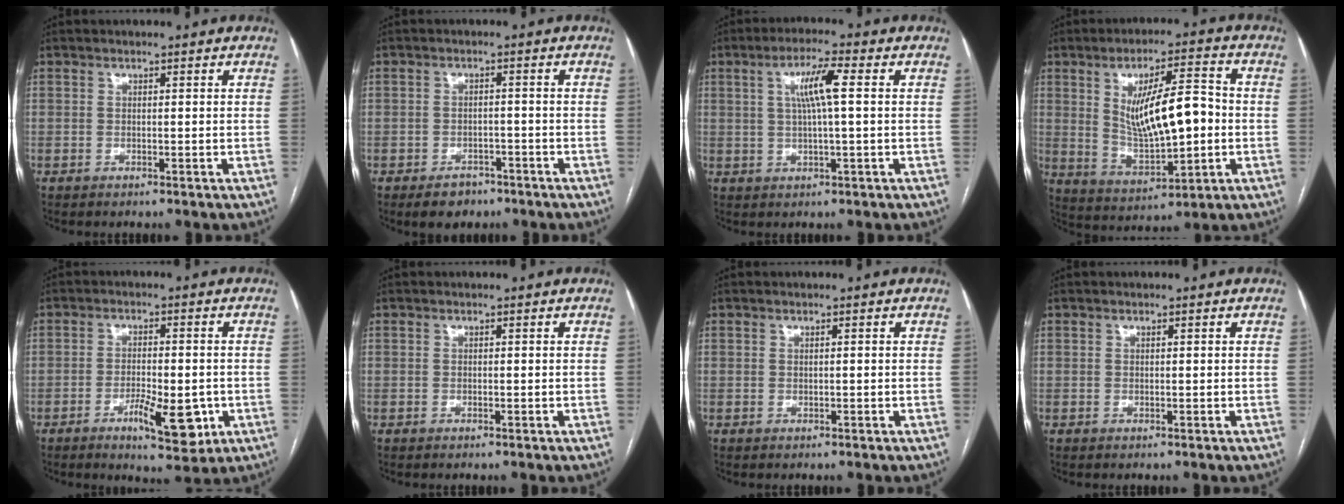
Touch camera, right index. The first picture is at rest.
{"total": 4.2, "force": [-2.9, 2.7, 1.5], "torque": [-0.021, 0.004, -0.037]}
{"total": 6.3, "force": [1.4, 0.3, 6.1], "torque": [-0.113, 0.009, 0.025]}
{"total": 13.3, "force": [0.7, 3.8, 12.7], "torque": [-0.224, 0.007, 0.023]}
{"total": 8.0, "force": [-2.9, 2.4, 7.1], "torque": [-0.108, -0.007, -0.037]}
{"total": 0.0}
{"total": 0.0}
{"total": 0.0}